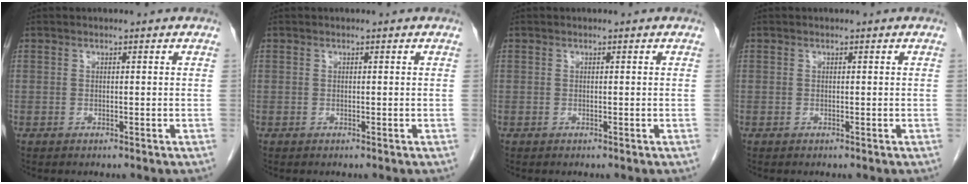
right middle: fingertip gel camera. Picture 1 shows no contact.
{"total": 0.0}
{"total": 0.0}
{"total": 0.0}